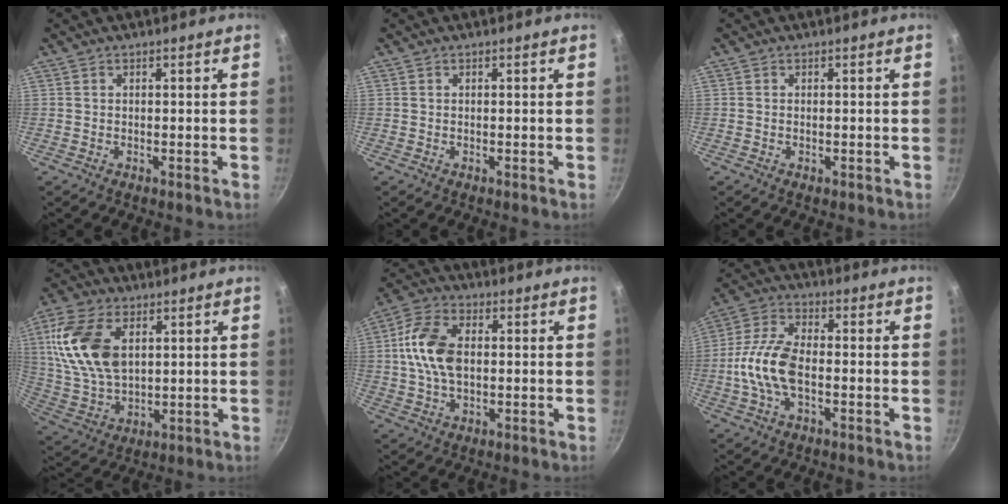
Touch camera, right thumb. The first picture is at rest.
{"total": 0.0}
{"total": 0.7, "force": [-0.2, 0.3, 0.6], "torque": [-0.009, 0.001, -0.004]}
{"total": 16.8, "force": [4.7, 10.0, 12.5], "torque": [-0.234, -0.013, 0.098]}
{"total": 11.3, "force": [0.8, 7.0, 8.9], "torque": [-0.167, 0.019, 0.005]}
{"total": 11.4, "force": [-2.1, 5.6, 9.6], "torque": [-0.193, 0.027, -0.052]}